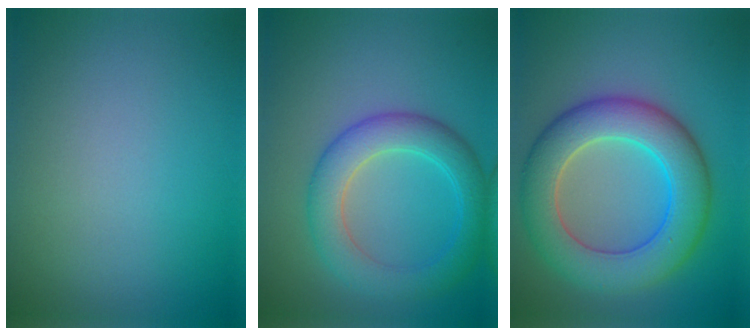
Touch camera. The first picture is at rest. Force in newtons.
{"total": 5.1, "press": 5.1, "slide": 0.1}
{"total": 8.3, "press": 8.3, "slide": 0.6}